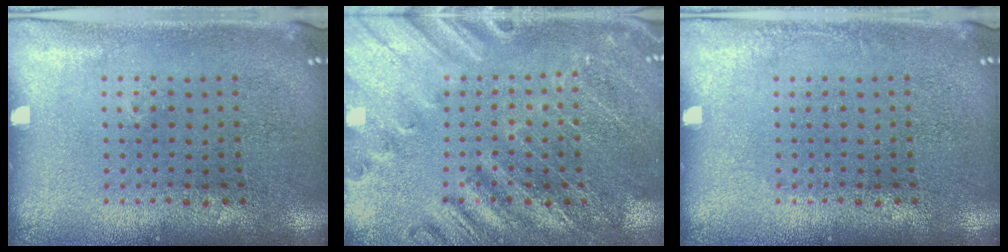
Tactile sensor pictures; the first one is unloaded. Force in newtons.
{"total": 2.5, "press": 2.5, "slide": 0.2}
{"total": 0.7, "press": 0.7, "slide": 0.1}